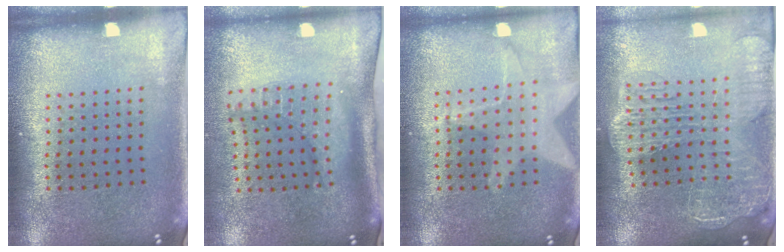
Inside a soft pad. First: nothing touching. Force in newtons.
{"total": 2.2, "press": 1.6, "slide": 1.5}
{"total": 1.6, "press": 1.5, "slide": 0.6}
{"total": 2.8, "press": 2.3, "slide": 1.5}